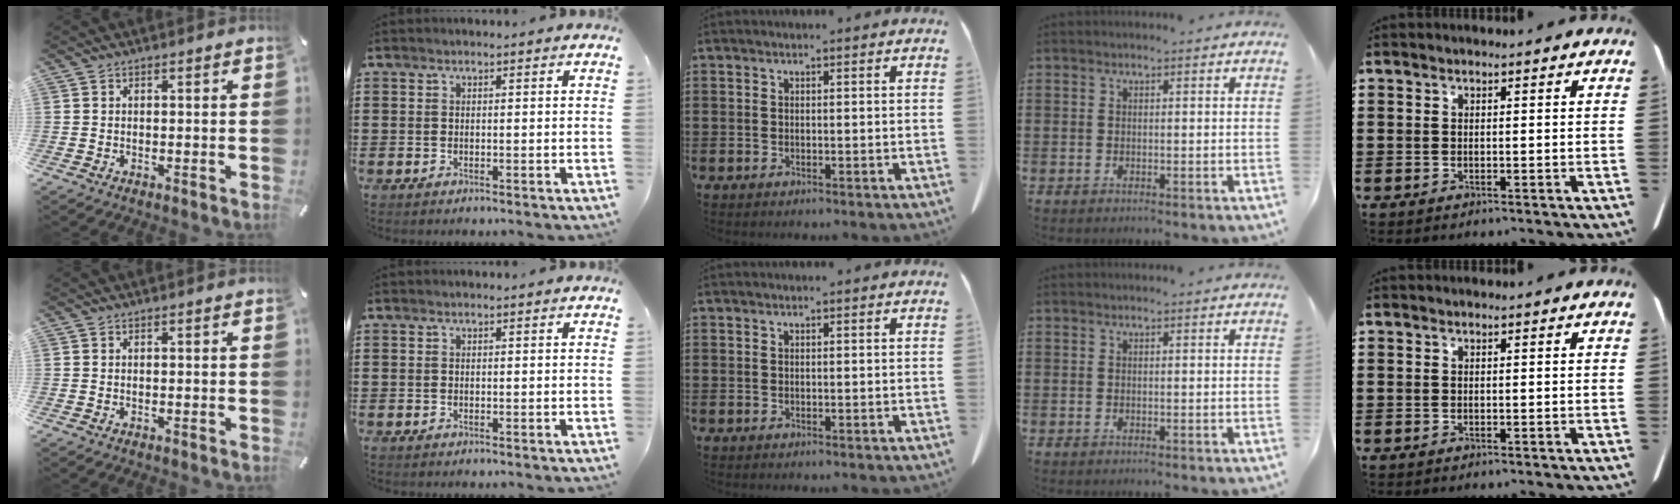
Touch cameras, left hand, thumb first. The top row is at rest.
{}